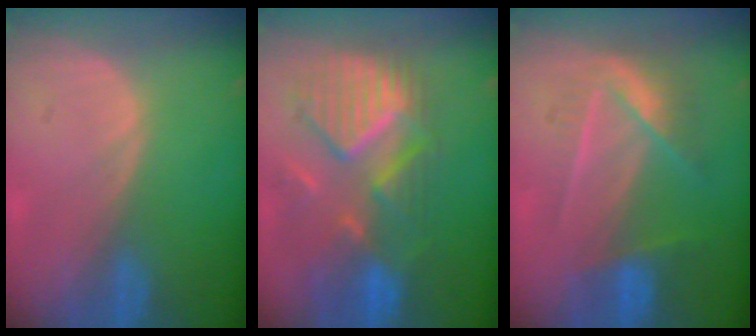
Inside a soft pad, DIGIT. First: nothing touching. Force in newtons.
{"total": 11.1, "press": 10.0, "slide": 4.9}
{"total": 7.3, "press": 6.4, "slide": 3.4}